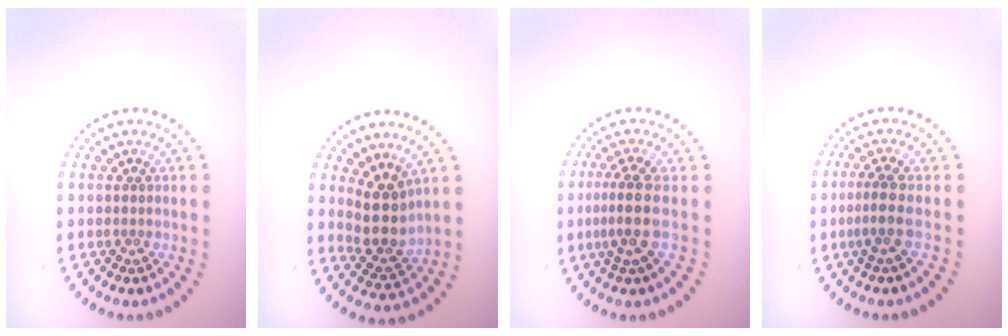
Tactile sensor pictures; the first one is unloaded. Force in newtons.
{"total": 3.7, "press": 3.0, "slide": 2.1}
{"total": 2.8, "press": 2.0, "slide": 1.9}
{"total": 2.2, "press": 1.5, "slide": 1.6}